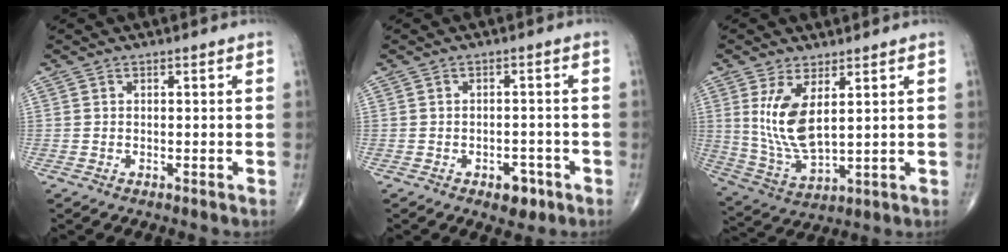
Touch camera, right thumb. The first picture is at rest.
{"total": 4.2, "force": [-2.3, 2.5, 2.5], "torque": [-0.015, 0.013, -0.027]}
{"total": 10.4, "force": [3.0, 4.4, 8.9], "torque": [-0.182, -0.025, 0.075]}